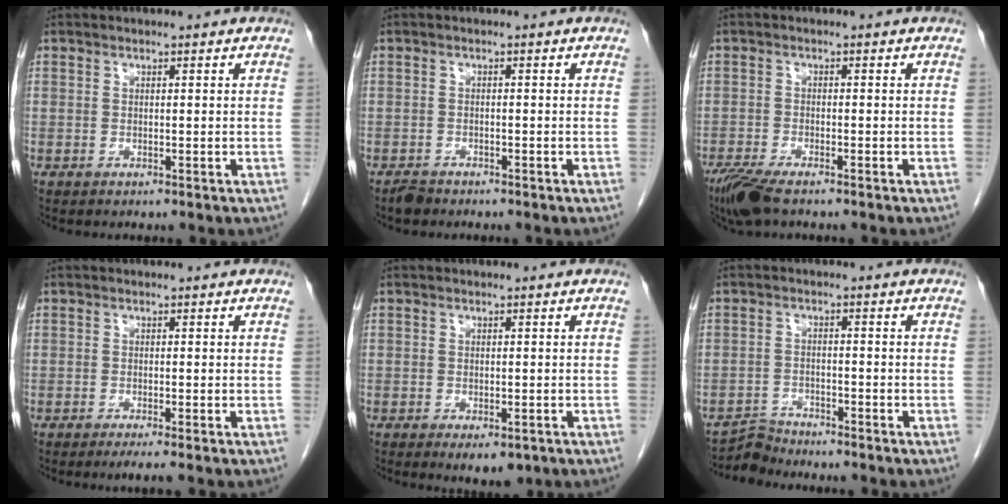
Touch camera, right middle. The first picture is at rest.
{"total": 1.7, "force": [-1.5, 0.8, 0.5], "torque": [-0.015, -0.001, -0.023]}
{"total": 5.6, "force": [-4.3, 1.2, 3.5], "torque": [-0.070, -0.015, -0.077]}
{"total": 1.6, "force": [-1.1, -0.5, 1.0], "torque": [-0.019, -0.006, -0.021]}
{"total": 3.2, "force": [-1.6, 1.5, 2.4], "torque": [-0.029, -0.005, -0.013]}
{"total": 1.7, "force": [-1.1, 0.0, -1.2], "torque": [0.027, -0.011, -0.022]}